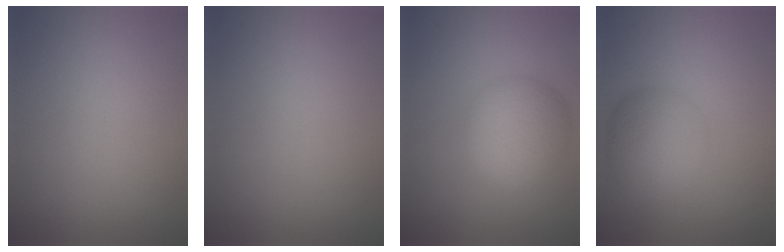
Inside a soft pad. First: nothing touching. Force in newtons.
{"total": 0.0}
{"total": 5.4, "press": 5.4, "slide": 0.2}
{"total": 4.4, "press": 4.4, "slide": 0.2}